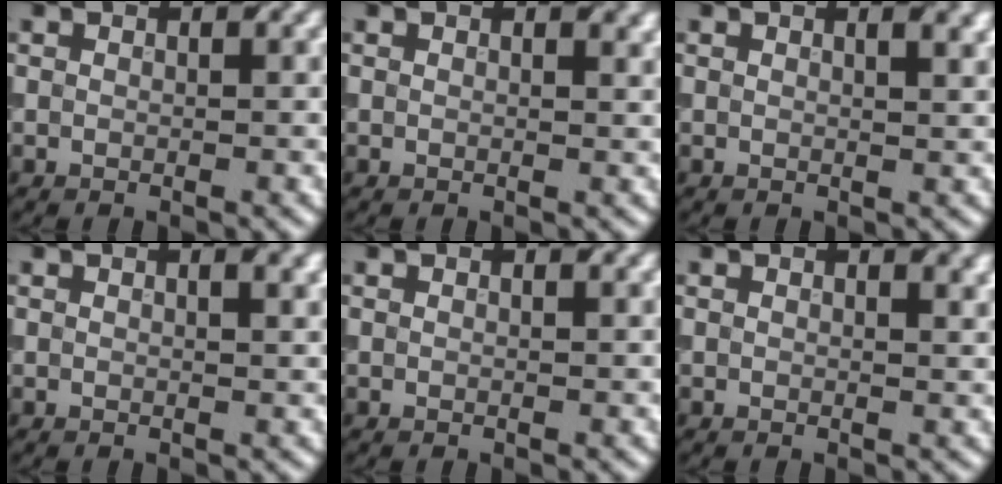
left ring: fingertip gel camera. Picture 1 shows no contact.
{"total": 1.1, "force": [0.6, 0.5, 0.8], "torque": [-0.009, -0.002, 0.011]}
{"total": 1.6, "force": [0.9, 0.6, 1.2], "torque": [-0.015, 0.000, 0.018]}
{"total": 1.1, "force": [0.6, 0.3, 0.9], "torque": [-0.010, -0.001, 0.015]}
{"total": 0.0}
{"total": 1.5, "force": [0.7, 0.7, 1.2], "torque": [-0.012, -0.001, 0.013]}